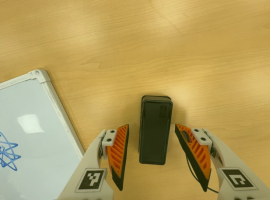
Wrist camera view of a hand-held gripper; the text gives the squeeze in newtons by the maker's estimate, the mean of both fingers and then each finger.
{"total": 0.0}